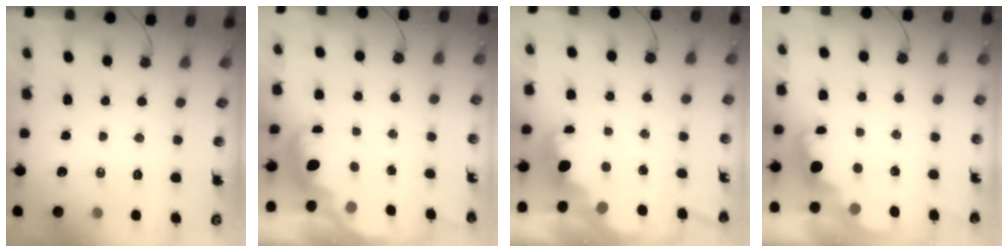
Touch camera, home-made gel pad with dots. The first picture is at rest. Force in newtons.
{"total": 2.8, "press": 2.7, "slide": 0.6}
{"total": 3.8, "press": 3.8, "slide": 0.7}
{"total": 2.3, "press": 2.2, "slide": 0.6}